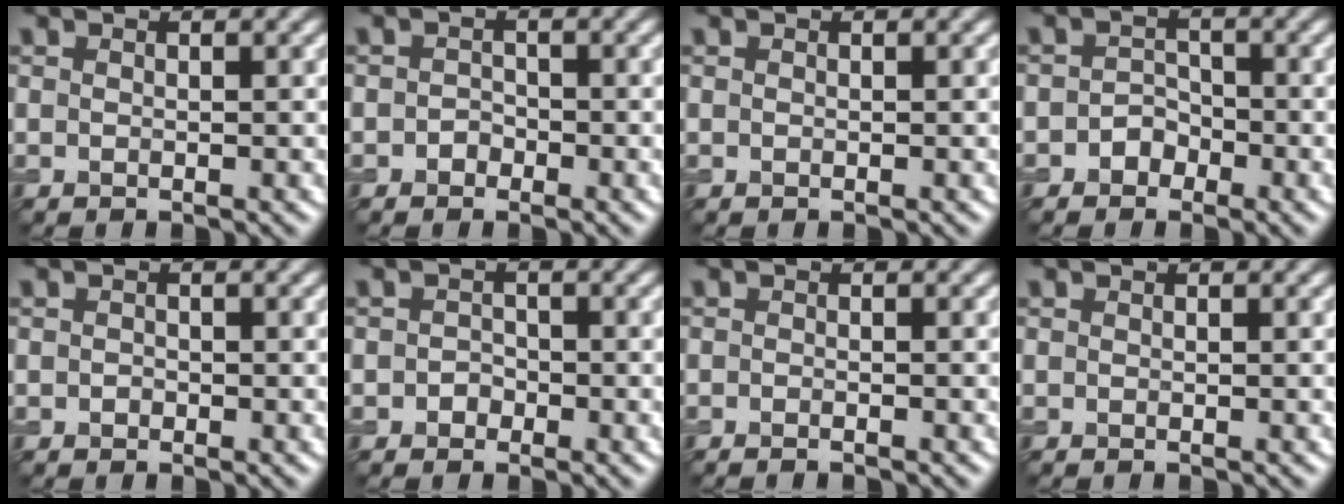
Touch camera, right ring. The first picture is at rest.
{"total": 1.1, "force": [-0.6, 0.9, 0.3], "torque": [-0.003, 0.002, -0.012]}
{"total": 0.0}
{"total": 1.8, "force": [-1.1, 1.4, 0.5], "torque": [-0.003, 0.008, -0.021]}
{"total": 0.5, "force": [-0.2, 0.4, 0.2], "torque": [-0.001, -0.004, -0.005]}
{"total": 1.2, "force": [-0.6, 1.0, 0.3], "torque": [-0.001, 0.001, -0.012]}
{"total": 1.1, "force": [-0.7, 0.3, 0.8], "torque": [-0.007, -0.004, -0.015]}
{"total": 0.0}